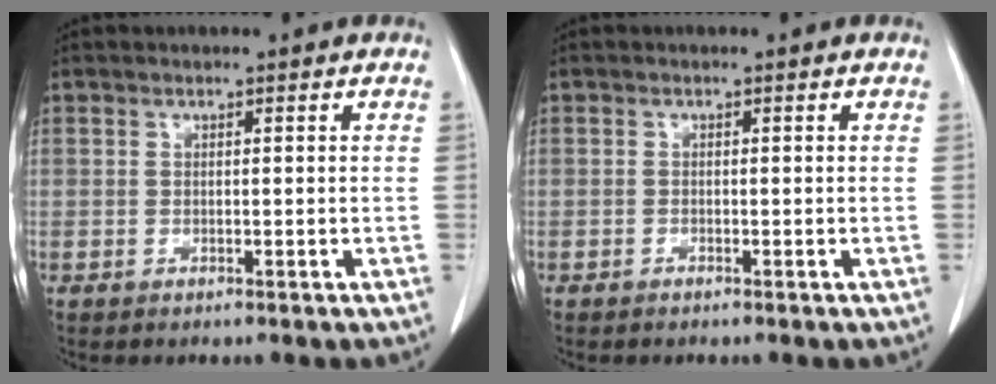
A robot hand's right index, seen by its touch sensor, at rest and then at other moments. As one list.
[{"total": 0.0}]